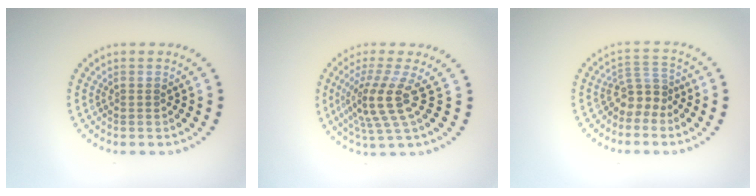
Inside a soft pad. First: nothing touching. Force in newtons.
{"total": 4.2, "press": 2.9, "slide": 3.0}
{"total": 2.9, "press": 2.1, "slide": 2.1}